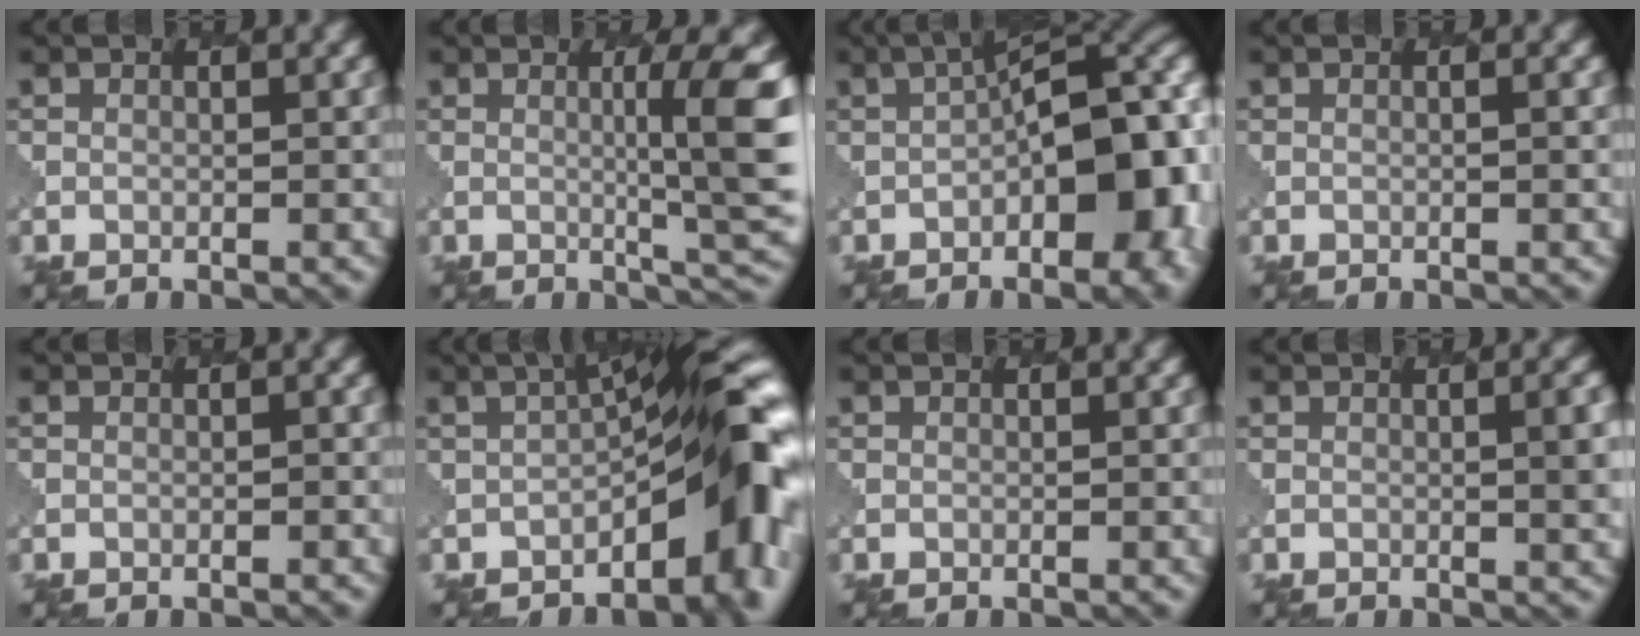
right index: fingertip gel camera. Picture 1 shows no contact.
{"total": 7.3, "force": [0.6, 1.2, 7.2], "torque": [-0.094, -0.004, 0.012]}
{"total": 11.7, "force": [-2.0, 5.8, 10.0], "torque": [-0.091, 0.014, -0.036]}
{"total": 0.6, "force": [0.0, -0.1, 0.6], "torque": [-0.002, 0.002, -0.002]}
{"total": 0.8, "force": [-0.3, 0.5, 0.6], "torque": [-0.005, 0.000, -0.001]}
{"total": 9.7, "force": [-2.8, 3.4, 8.6], "torque": [-0.098, 0.013, -0.050]}
{"total": 0.0}
{"total": 3.6, "force": [0.3, 1.0, 3.5], "torque": [-0.031, 0.004, 0.005]}